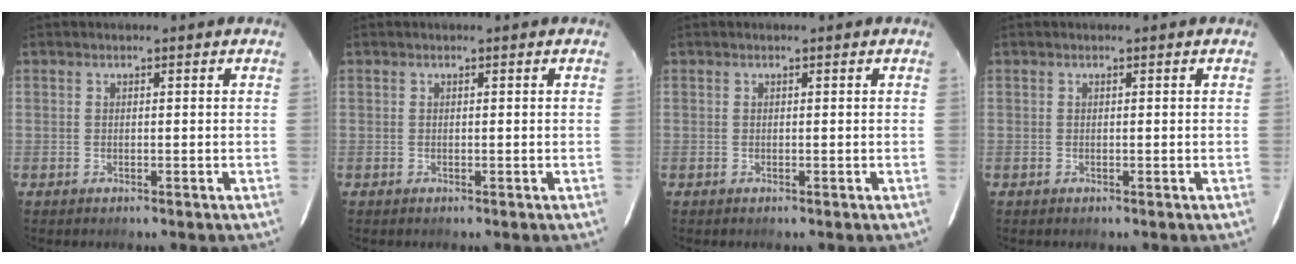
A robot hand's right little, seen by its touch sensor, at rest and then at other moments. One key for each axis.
{"total": 0.0}
{"total": 0.0}
{"total": 0.0}